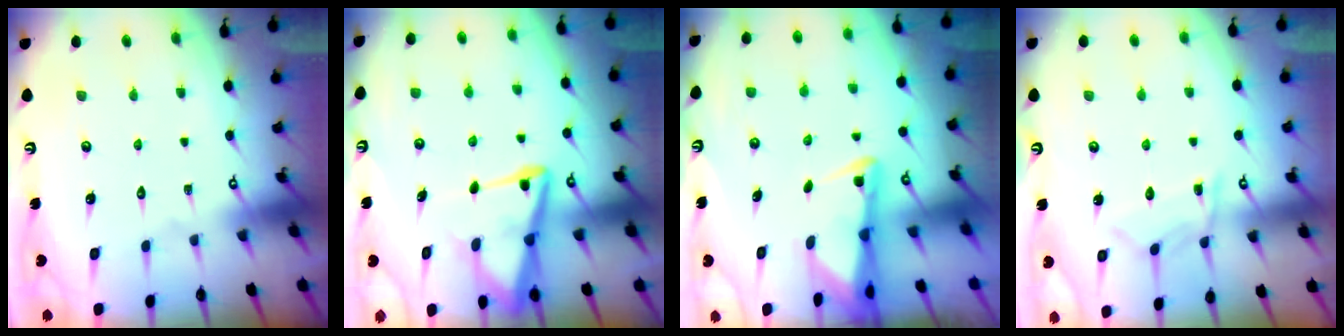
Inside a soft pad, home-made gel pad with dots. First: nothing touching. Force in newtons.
{"total": 8.3, "press": 8.2, "slide": 1.1}
{"total": 2.6, "press": 2.5, "slide": 0.6}
{"total": 8.6, "press": 8.6, "slide": 0.9}